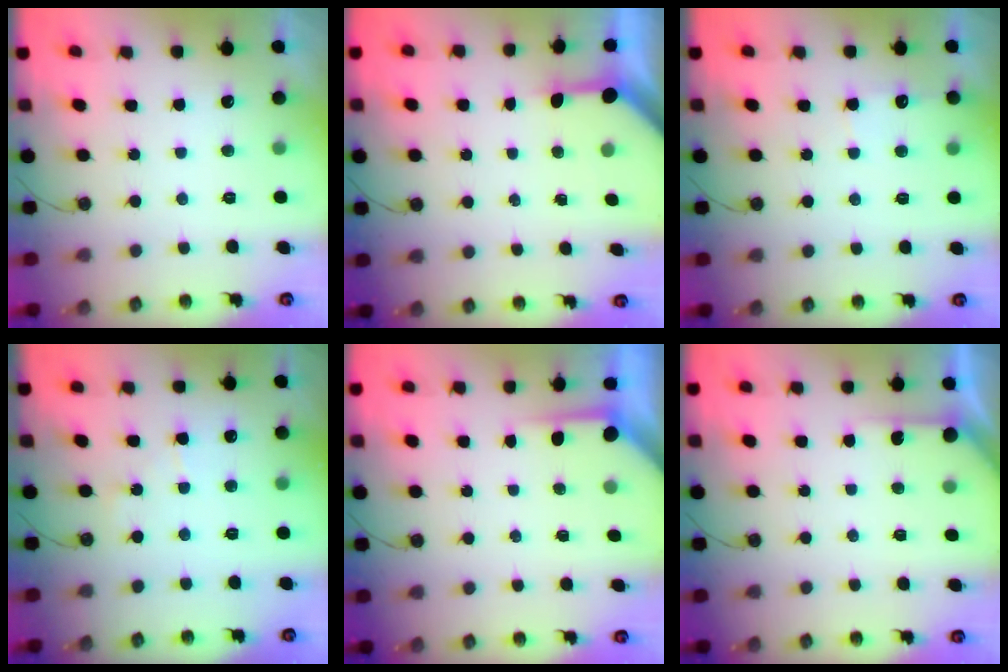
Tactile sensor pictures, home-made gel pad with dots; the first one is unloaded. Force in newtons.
{"total": 3.4, "press": 3.4, "slide": 0.4}
{"total": 6.1, "press": 6.0, "slide": 0.7}
{"total": 4.1, "press": 4.1, "slide": 0.5}
{"total": 3.4, "press": 3.3, "slide": 0.4}
{"total": 4.8, "press": 4.8, "slide": 0.4}